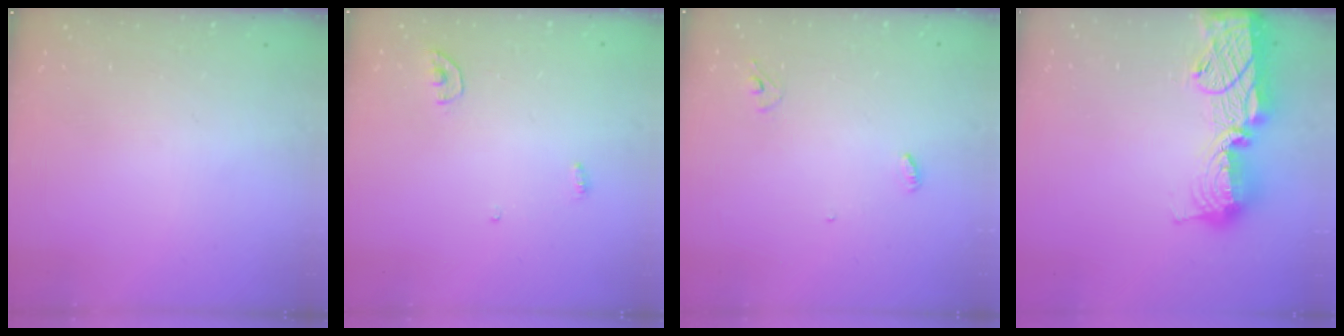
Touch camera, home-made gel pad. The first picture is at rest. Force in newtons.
{"total": 3.8, "press": 3.8, "slide": 0.3}
{"total": 3.5, "press": 3.5, "slide": 0.3}
{"total": 17.5, "press": 17.4, "slide": 1.3}